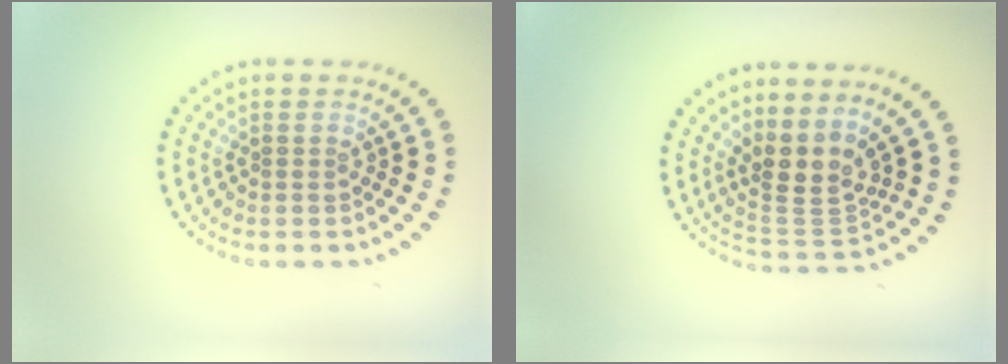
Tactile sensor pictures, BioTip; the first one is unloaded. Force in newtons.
{"total": 3.6, "press": 2.6, "slide": 2.6}